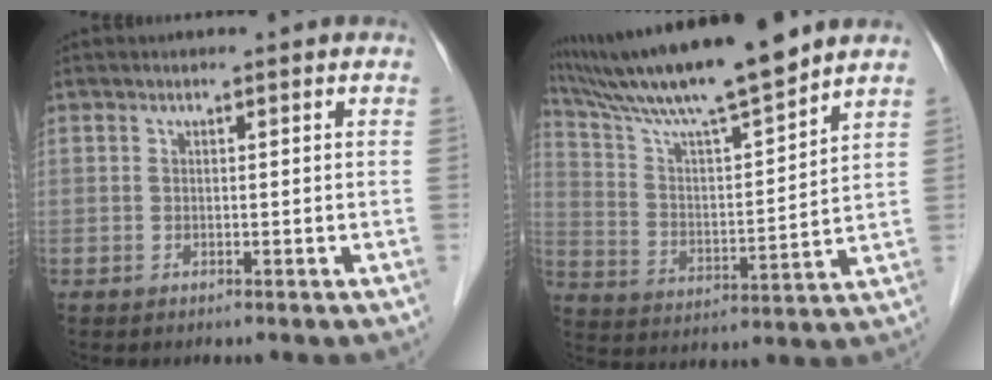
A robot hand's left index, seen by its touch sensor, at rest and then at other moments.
{"total": 16.0, "force": [13.9, -0.7, 8.0], "torque": [-0.146, 0.002, 0.244]}